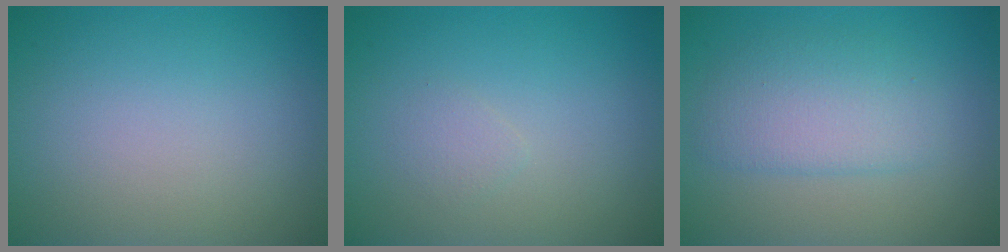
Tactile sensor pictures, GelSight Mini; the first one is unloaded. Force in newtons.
{"total": 0.8, "press": 0.8, "slide": 0.0}
{"total": 3.6, "press": 3.6, "slide": 0.1}